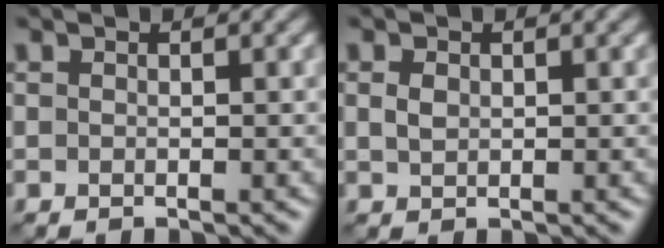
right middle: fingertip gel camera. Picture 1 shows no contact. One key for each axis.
{"total": 1.2, "fx": 0.3, "fy": 0.9, "fz": 0.7, "tx": -0.017, "ty": 0.000, "tz": 0.007}